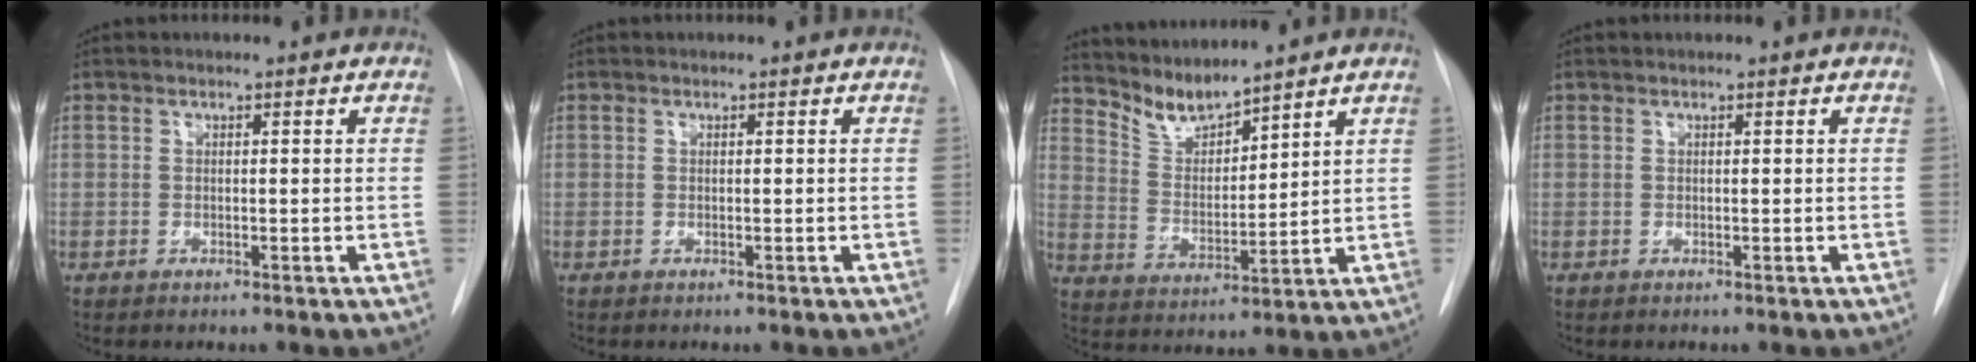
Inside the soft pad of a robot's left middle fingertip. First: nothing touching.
{"total": 0.0}
{"total": 6.1, "force": [6.1, 0.5, 0.9], "torque": [-0.029, -0.003, 0.132]}
{"total": 0.0}